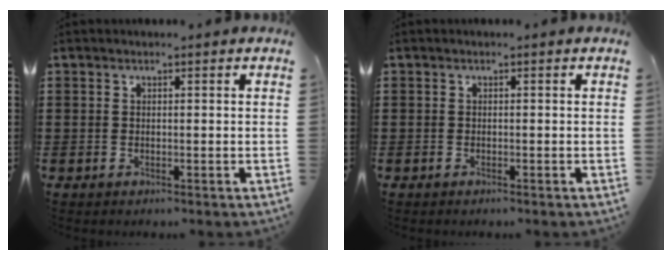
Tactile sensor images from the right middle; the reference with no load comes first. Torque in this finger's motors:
{"motor_torque": [0.07, 0.02, 0.03, 0.00]}